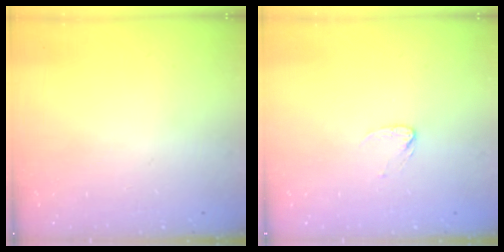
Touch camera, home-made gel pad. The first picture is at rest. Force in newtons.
{"total": 2.7, "press": 2.7, "slide": 0.2}